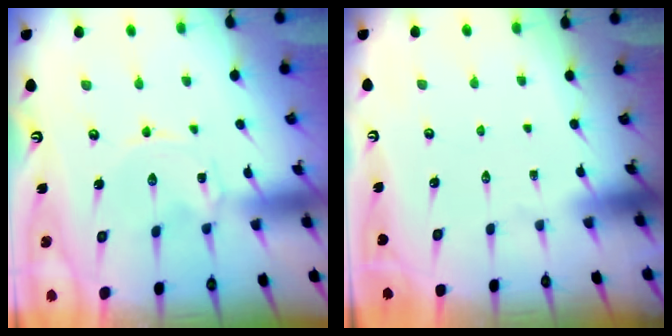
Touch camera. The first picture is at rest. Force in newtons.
{"total": 0.0}